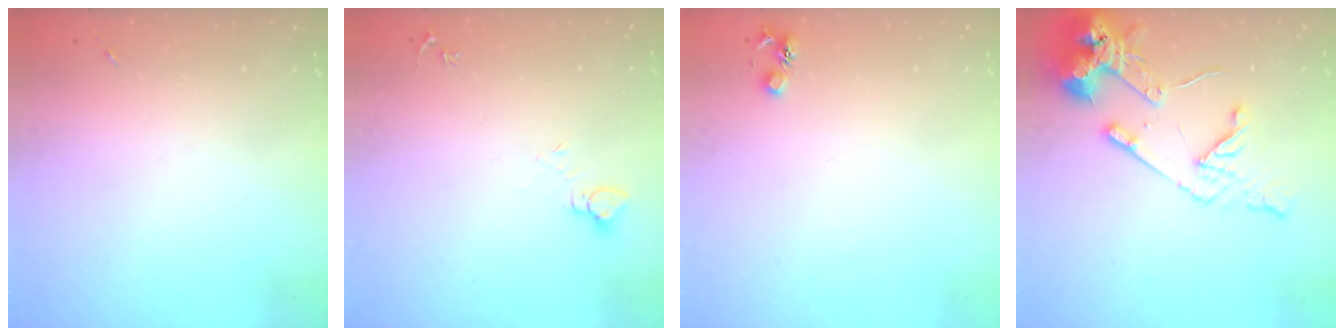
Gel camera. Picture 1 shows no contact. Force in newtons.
{"total": 3.7, "press": 3.7, "slide": 0.3}
{"total": 4.5, "press": 4.5, "slide": 0.6}
{"total": 14.9, "press": 14.8, "slide": 2.0}